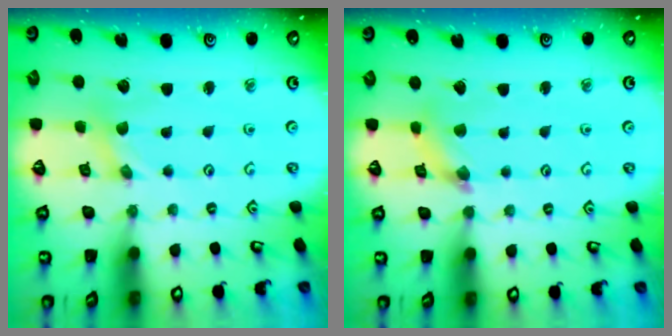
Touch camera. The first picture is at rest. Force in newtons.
{"total": 2.4, "press": 2.4, "slide": 0.2}